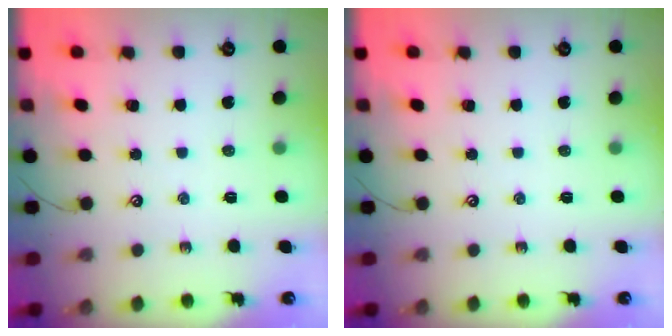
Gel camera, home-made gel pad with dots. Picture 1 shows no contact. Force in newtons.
{"total": 0.0}